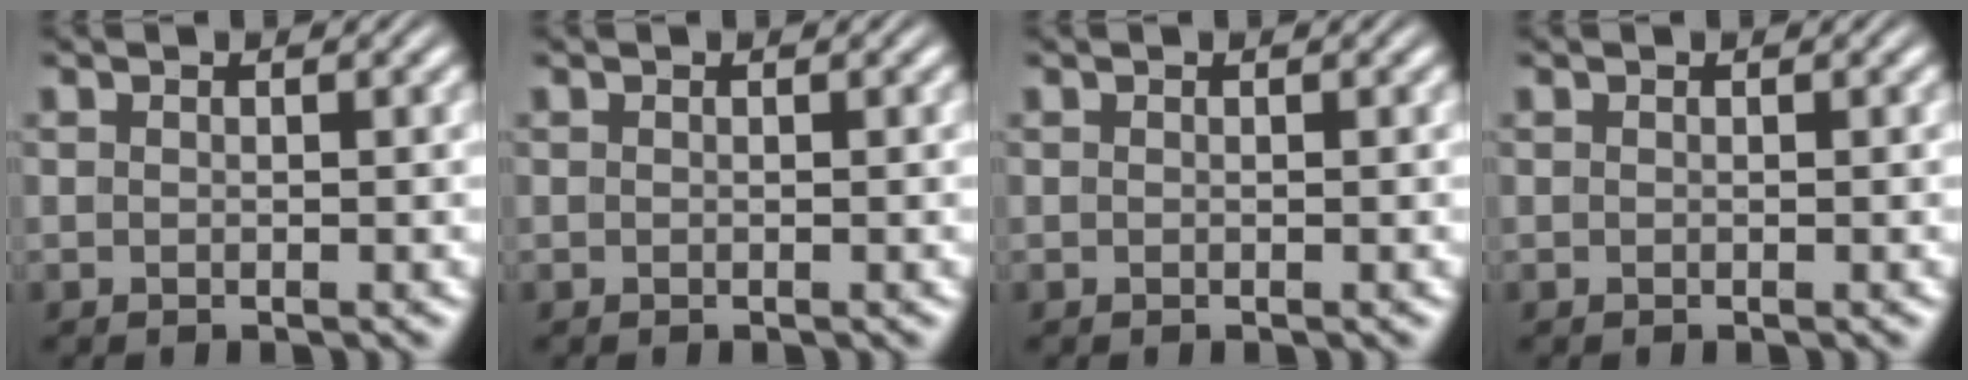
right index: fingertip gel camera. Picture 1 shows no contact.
{"total": 0.0}
{"total": 0.0}
{"total": 0.0}